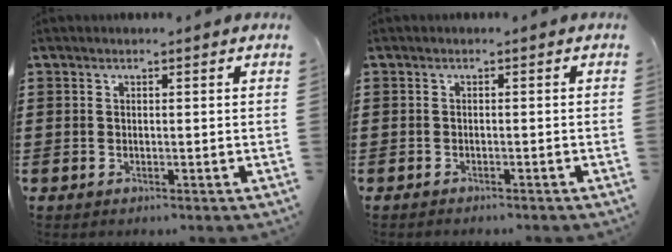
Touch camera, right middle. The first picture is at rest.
{"total": 0.6, "force": [-0.6, 0.0, 0.0], "torque": [-0.002, 0.000, -0.012]}